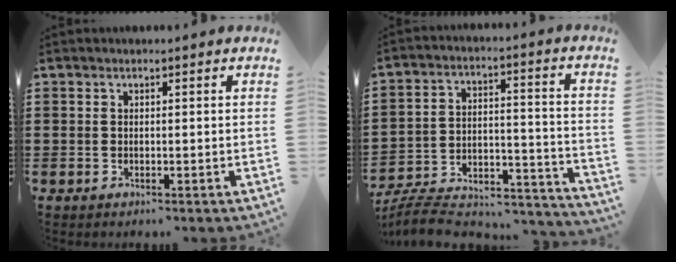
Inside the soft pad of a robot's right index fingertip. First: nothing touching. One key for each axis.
{"total": 6.6, "fx": -5.9, "fy": 2.2, "fz": 2.1, "tx": -0.034, "ty": 0.005, "tz": -0.115}